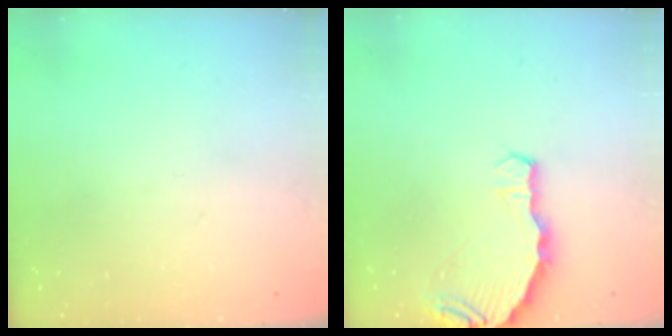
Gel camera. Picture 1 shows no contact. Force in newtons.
{"total": 8.0, "press": 6.5, "slide": 4.7}